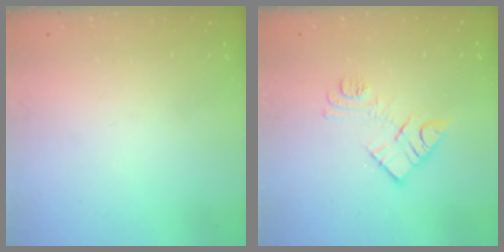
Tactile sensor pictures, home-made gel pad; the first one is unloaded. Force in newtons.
{"total": 11.0, "press": 11.0, "slide": 0.6}